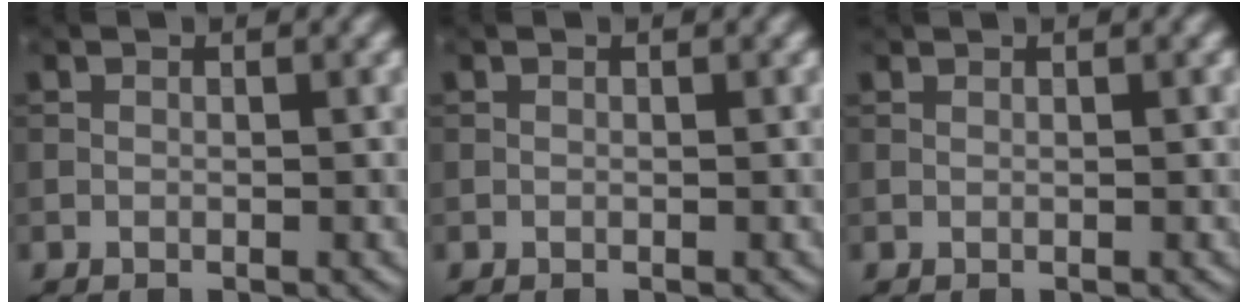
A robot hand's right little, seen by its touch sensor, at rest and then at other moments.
{"total": 0.0}
{"total": 0.0}